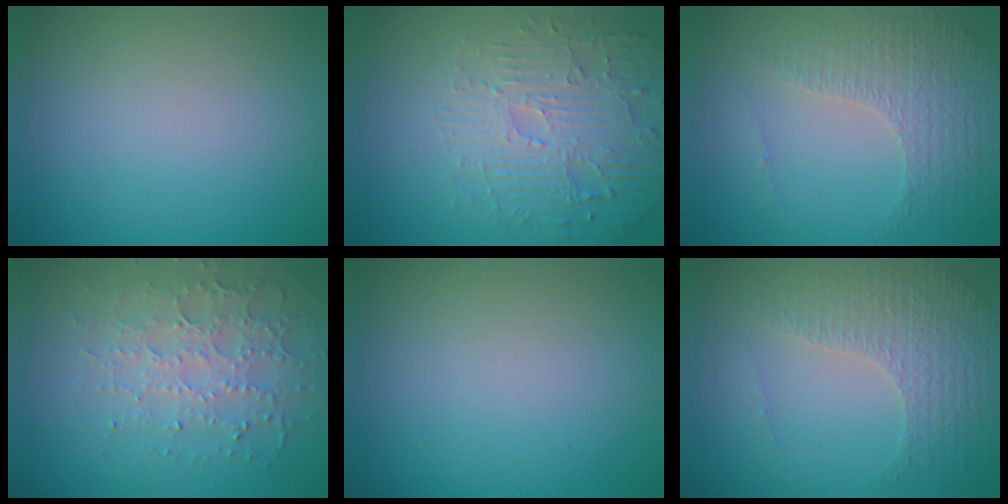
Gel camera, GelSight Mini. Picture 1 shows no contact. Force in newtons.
{"total": 5.1, "press": 3.8, "slide": 3.4}
{"total": 4.3, "press": 3.0, "slide": 3.1}
{"total": 3.4, "press": 3.2, "slide": 1.0}
{"total": 0.0}
{"total": 4.3, "press": 3.0, "slide": 3.1}